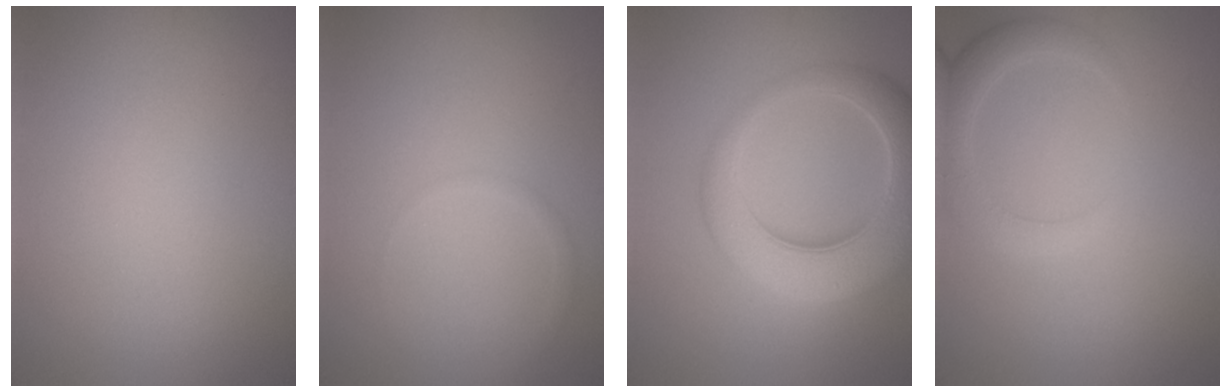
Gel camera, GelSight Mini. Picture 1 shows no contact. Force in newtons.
{"total": 0.7, "press": 0.7, "slide": 0.1}
{"total": 8.2, "press": 8.1, "slide": 0.3}
{"total": 3.1, "press": 3.1, "slide": 0.4}